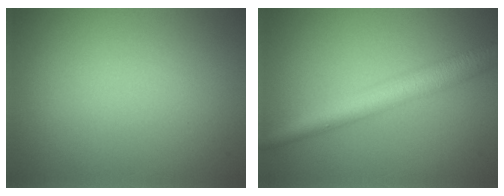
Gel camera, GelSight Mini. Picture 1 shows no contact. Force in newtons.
{"total": 4.7, "press": 4.7, "slide": 0.1}